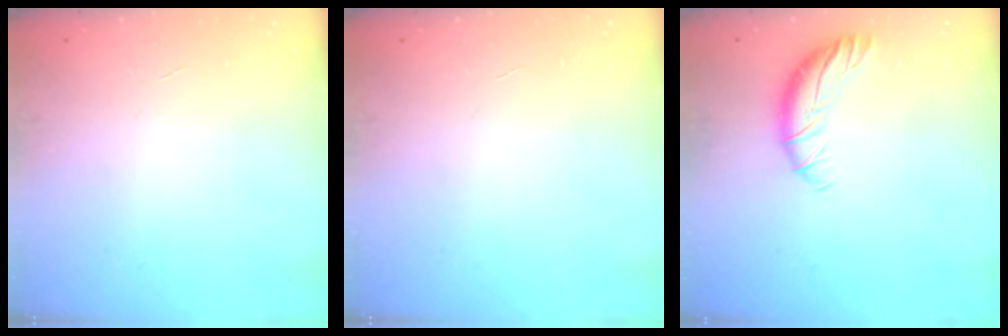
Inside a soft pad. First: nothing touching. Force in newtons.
{"total": 0.0}
{"total": 8.4, "press": 8.4, "slide": 1.0}